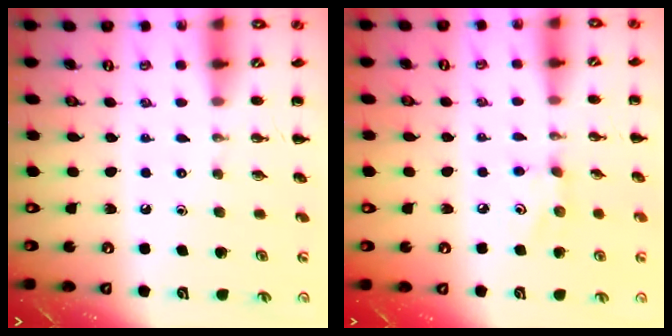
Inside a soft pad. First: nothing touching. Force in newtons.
{"total": 3.0, "press": 2.8, "slide": 0.9}